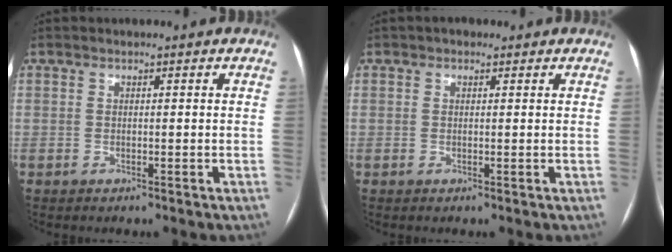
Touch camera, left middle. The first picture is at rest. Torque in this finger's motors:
{"motor_torque": [-0.06, -0.01, -0.02, 0.00]}